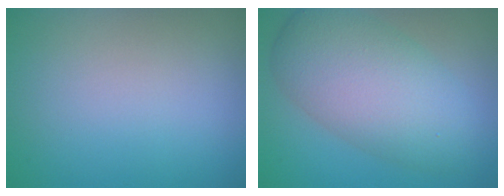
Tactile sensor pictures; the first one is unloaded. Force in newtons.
{"total": 8.4, "press": 8.4, "slide": 0.1}